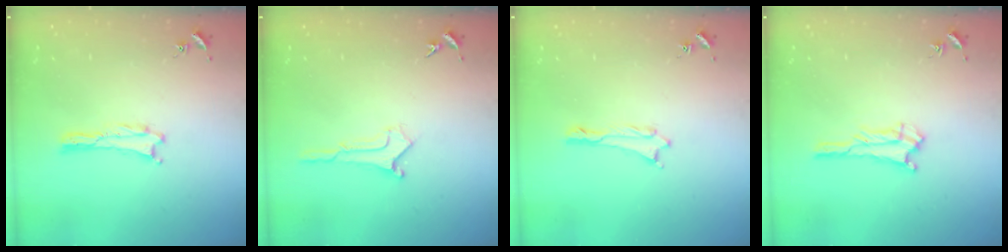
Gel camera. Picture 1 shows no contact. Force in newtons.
{"total": 0.6, "press": 0.6, "slide": 0.1}
{"total": 0.6, "press": 0.5, "slide": 0.2}
{"total": 2.3, "press": 2.2, "slide": 0.2}